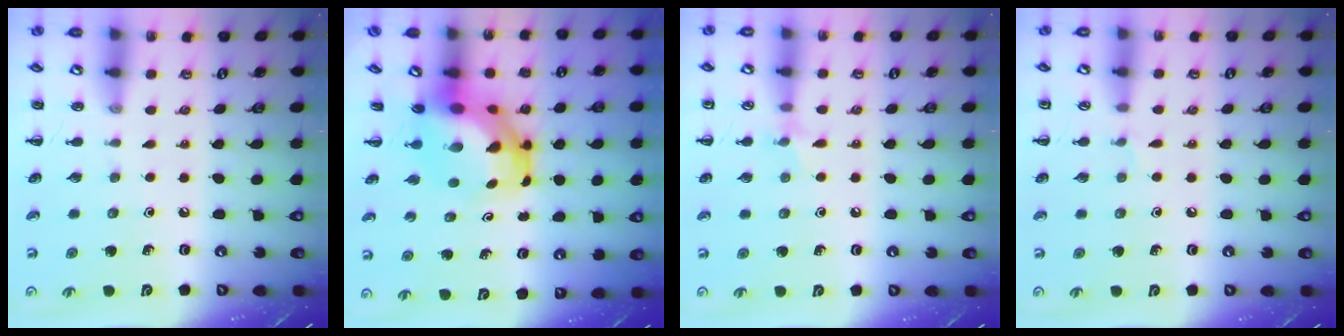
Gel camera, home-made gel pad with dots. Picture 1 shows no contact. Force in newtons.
{"total": 6.6, "press": 6.3, "slide": 2.0}
{"total": 5.7, "press": 5.4, "slide": 1.9}
{"total": 3.1, "press": 2.9, "slide": 1.1}